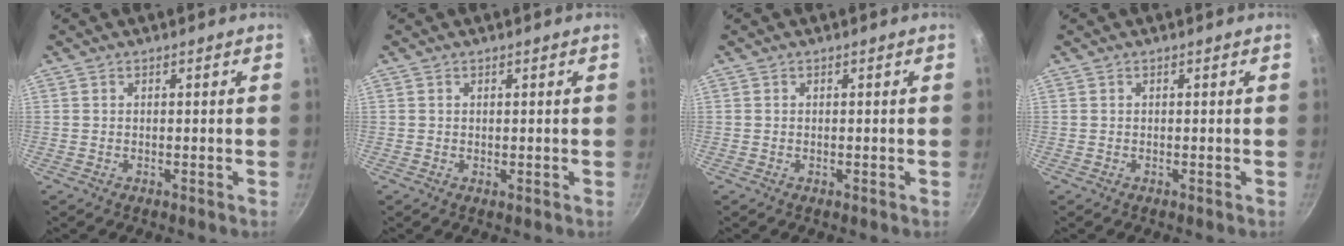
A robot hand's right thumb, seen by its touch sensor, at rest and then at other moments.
{"total": 0.0}
{"total": 0.0}
{"total": 0.0}